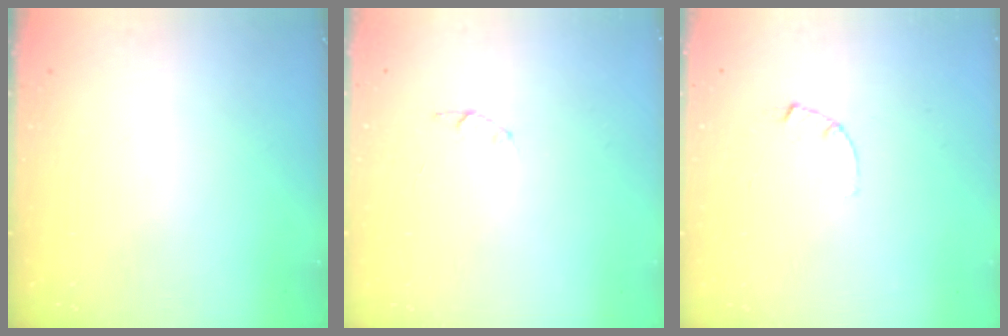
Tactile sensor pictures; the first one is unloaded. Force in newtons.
{"total": 1.0, "press": 0.9, "slide": 0.3}
{"total": 2.5, "press": 2.5, "slide": 0.3}